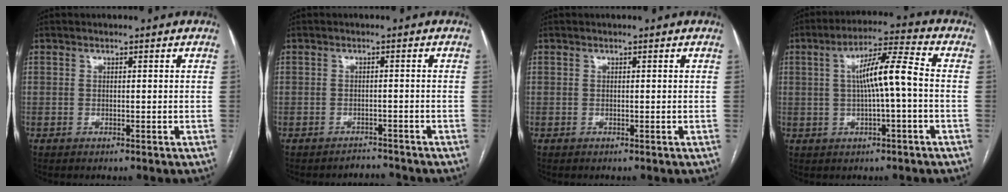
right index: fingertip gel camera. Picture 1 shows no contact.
{"total": 2.3, "force": [-2.1, 0.3, -0.7], "torque": [0.011, -0.004, -0.028]}
{"total": 0.0}
{"total": 8.9, "force": [0.2, 0.9, 8.8], "torque": [-0.156, 0.022, 0.001]}